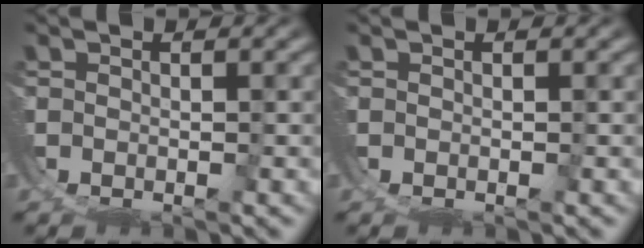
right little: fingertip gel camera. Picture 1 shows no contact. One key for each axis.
{"total": 0.0}